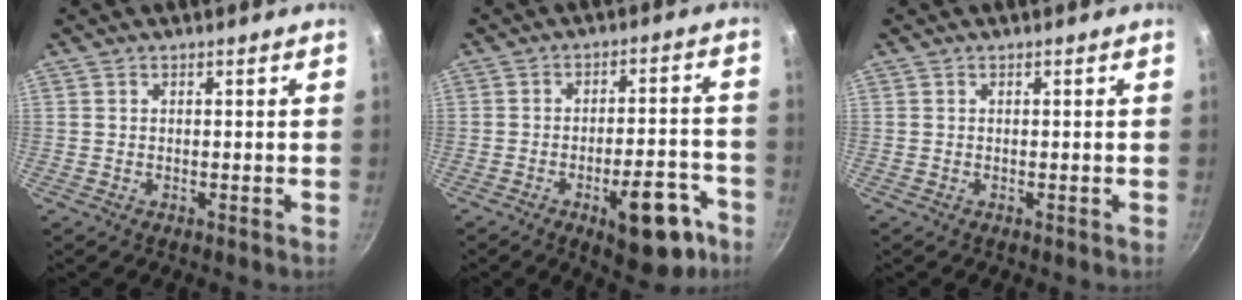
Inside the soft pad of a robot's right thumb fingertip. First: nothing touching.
{"total": 13.5, "force": [-6.8, 5.7, 10.2], "torque": [-0.091, 0.046, -0.082]}
{"total": 0.0}